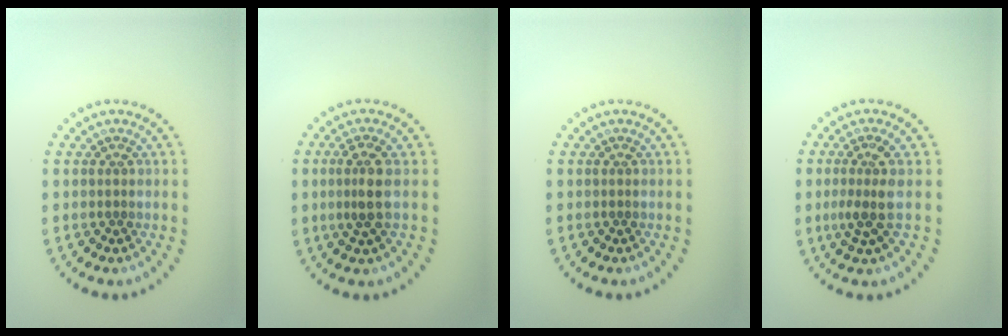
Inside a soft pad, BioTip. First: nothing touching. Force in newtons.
{"total": 2.5, "press": 2.2, "slide": 1.2}
{"total": 0.0}
{"total": 2.6, "press": 1.9, "slide": 1.7}